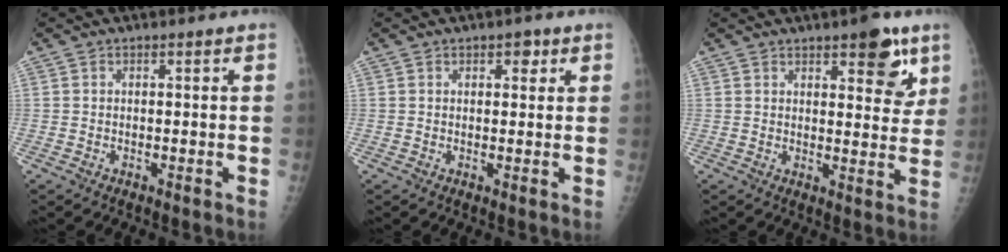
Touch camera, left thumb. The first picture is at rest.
{"total": 2.3, "force": [1.2, 1.4, 1.4], "torque": [-0.002, -0.003, 0.013]}
{"total": 8.9, "force": [5.1, 3.7, 6.3], "torque": [-0.051, -0.024, 0.065]}